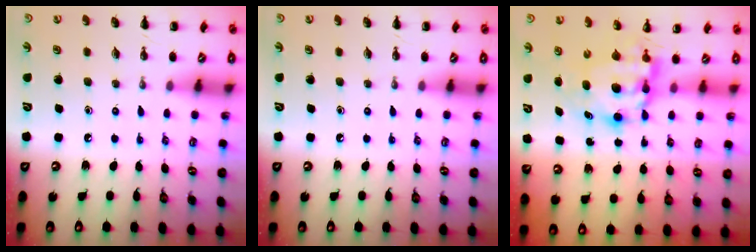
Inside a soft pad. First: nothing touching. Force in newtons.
{"total": 0.0}
{"total": 6.5, "press": 6.4, "slide": 1.3}